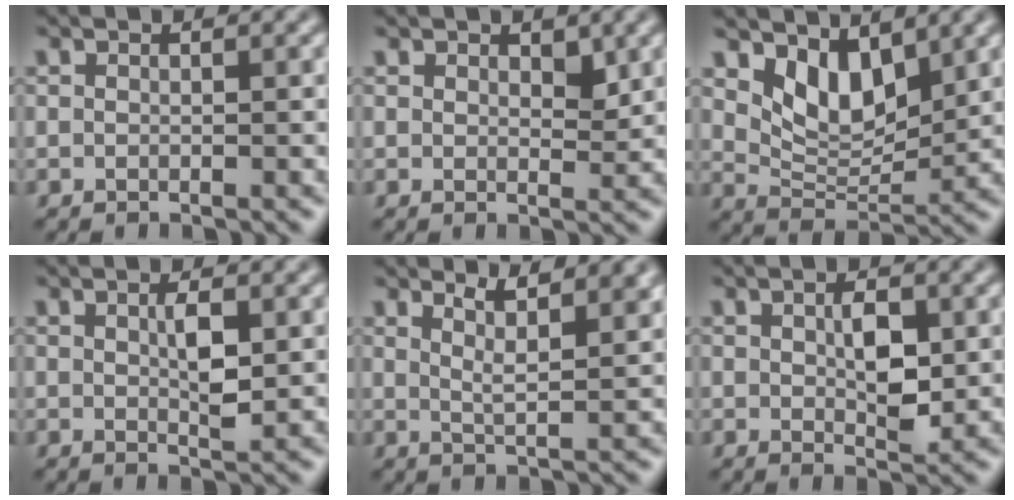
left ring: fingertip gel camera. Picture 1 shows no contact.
{"total": 1.6, "force": [1.0, 0.8, 0.9], "torque": [-0.013, -0.007, 0.019]}
{"total": 4.7, "force": [2.9, 2.5, 2.8], "torque": [-0.058, -0.017, 0.049]}
{"total": 2.1, "force": [0.4, 0.6, 2.0], "torque": [-0.041, -0.002, 0.009]}
{"total": 4.7, "force": [3.2, 1.3, 3.1], "torque": [-0.033, 0.014, 0.037]}
{"total": 3.0, "force": [0.4, 1.5, 2.6], "torque": [-0.050, -0.004, 0.010]}